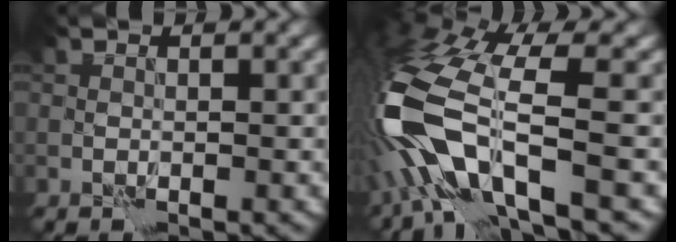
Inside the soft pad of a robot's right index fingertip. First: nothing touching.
{"total": 11.7, "force": [-3.6, 3.7, 10.4], "torque": [-0.230, -0.006, -0.071]}